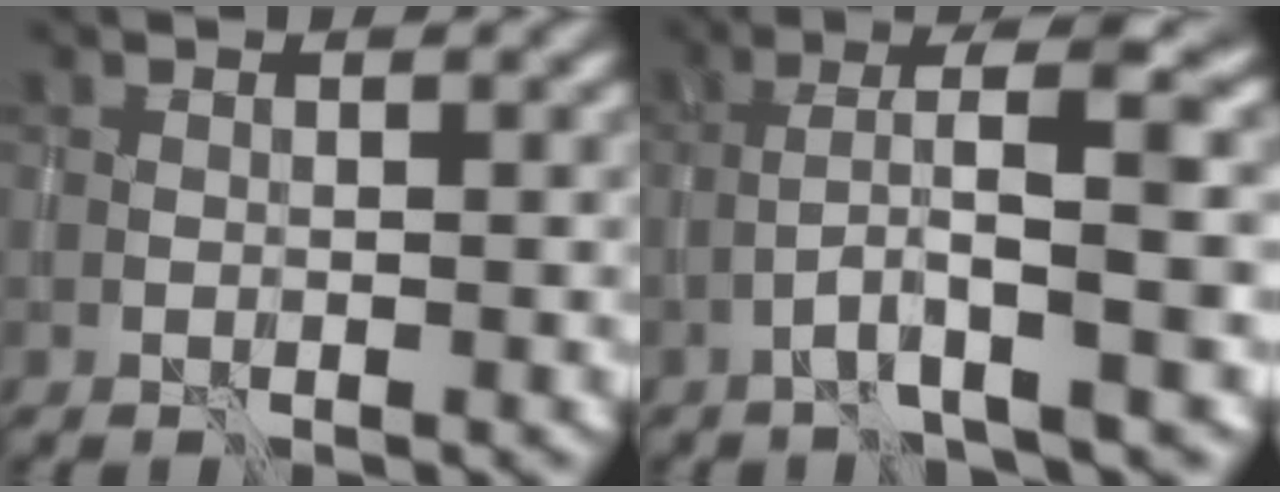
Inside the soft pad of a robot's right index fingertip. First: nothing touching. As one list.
[{"total": 5.4, "force": [-0.9, 0.5, 5.3], "torque": [-0.089, 0.021, -0.023]}]